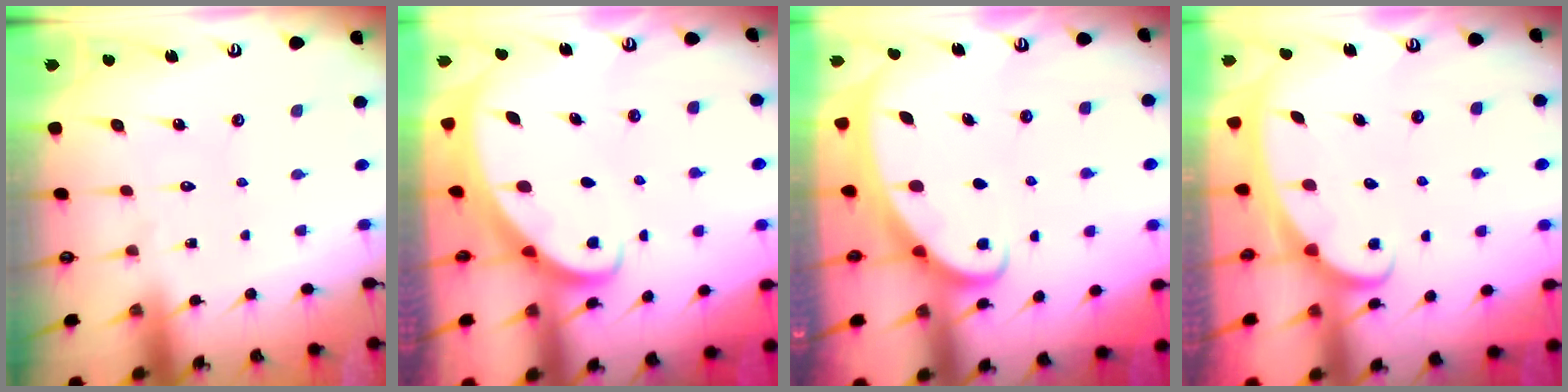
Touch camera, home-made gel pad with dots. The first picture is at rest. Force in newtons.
{"total": 3.3, "press": 3.3, "slide": 0.4}
{"total": 2.6, "press": 2.5, "slide": 0.4}
{"total": 2.5, "press": 2.5, "slide": 0.3}